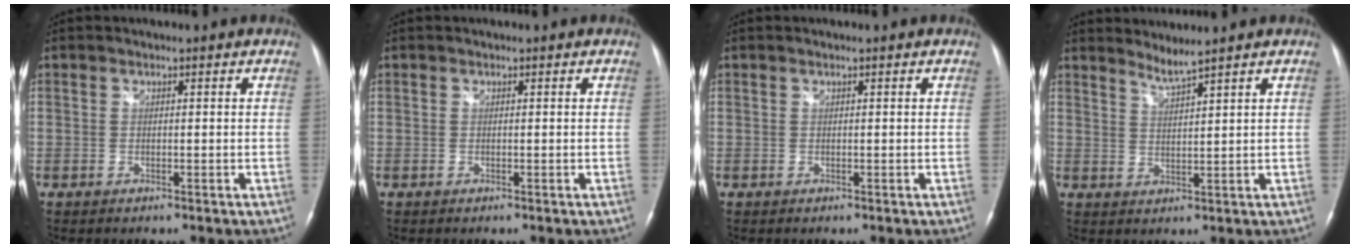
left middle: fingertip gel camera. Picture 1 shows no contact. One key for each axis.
{"total": 0.0}
{"total": 0.0}
{"total": 2.6, "fx": 2.4, "fy": -1.1, "fz": 0.5, "tx": -0.015, "ty": -0.012, "tz": 0.051}